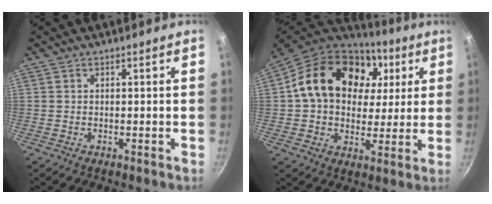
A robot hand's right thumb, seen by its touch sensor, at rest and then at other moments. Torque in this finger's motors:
{"motor_torque": [-1.09, 2.23, 0.52, -0.37, 0.30]}